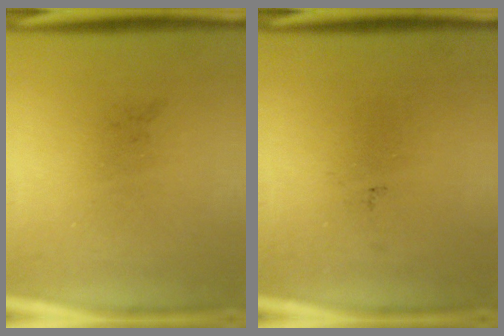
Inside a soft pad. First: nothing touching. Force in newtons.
{"total": 0.0}